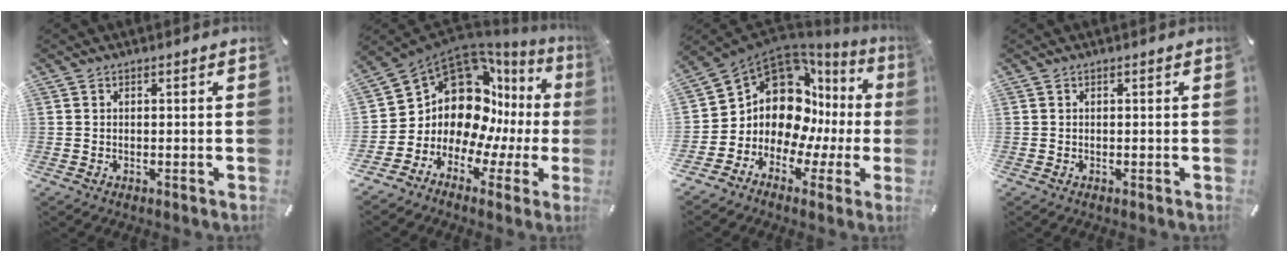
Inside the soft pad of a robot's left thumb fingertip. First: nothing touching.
{"total": 14.6, "force": [5.3, 11.3, 7.7], "torque": [-0.158, -0.082, 0.097]}
{"total": 13.5, "force": [3.5, 10.4, 7.8], "torque": [-0.154, -0.068, 0.055]}
{"total": 0.0}